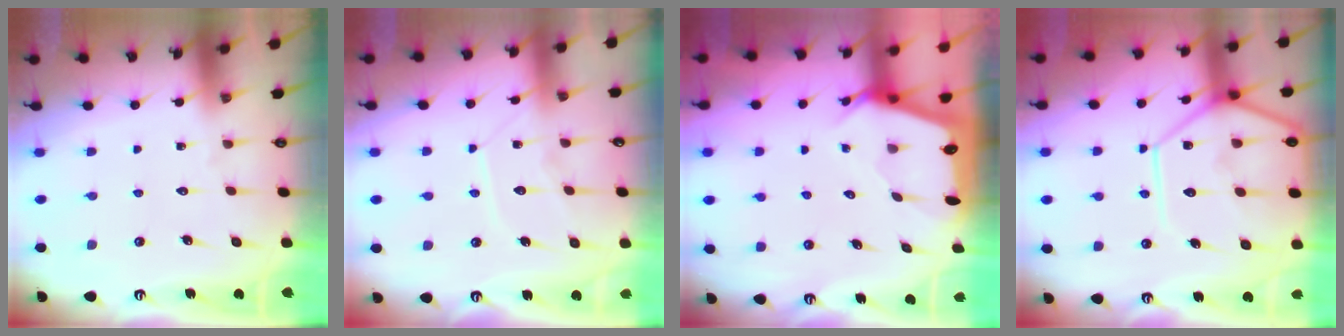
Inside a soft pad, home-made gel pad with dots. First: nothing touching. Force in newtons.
{"total": 8.5, "press": 8.5, "slide": 0.6}
{"total": 2.5, "press": 2.5, "slide": 0.2}
{"total": 16.4, "press": 16.2, "slide": 2.0}